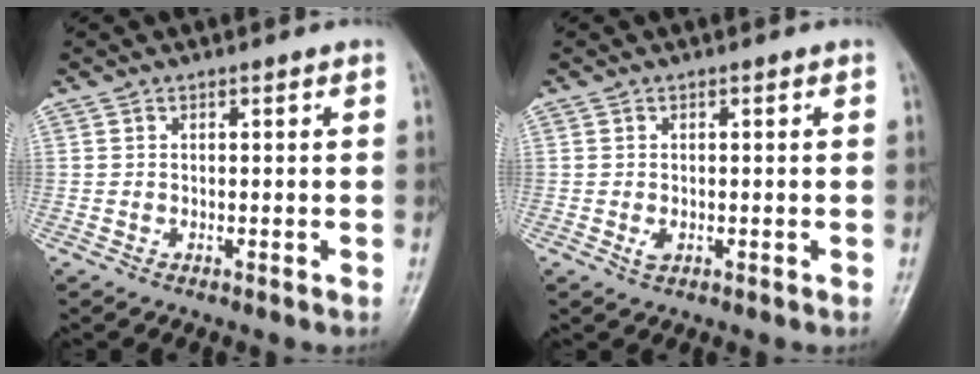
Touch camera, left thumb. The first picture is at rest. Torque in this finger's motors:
{"motor_torque": [0.00, 0.01, 0.01, 0.00, 0.00]}